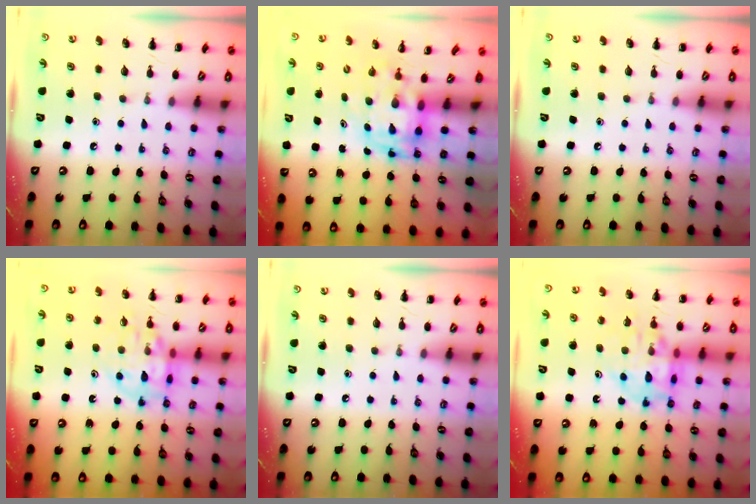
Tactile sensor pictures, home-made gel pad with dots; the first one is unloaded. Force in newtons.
{"total": 3.8, "press": 3.7, "slide": 0.8}
{"total": 0.0}
{"total": 13.2, "press": 13.0, "slide": 2.6}
{"total": 0.0}
{"total": 14.6, "press": 14.2, "slide": 3.4}